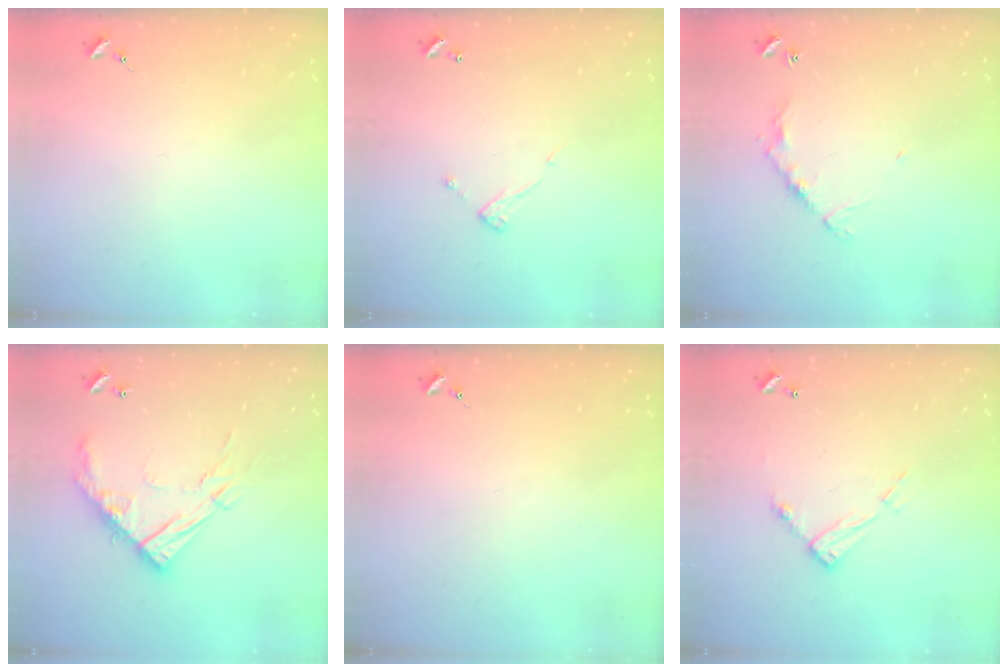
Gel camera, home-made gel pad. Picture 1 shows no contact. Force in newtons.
{"total": 5.3, "press": 5.3, "slide": 0.4}
{"total": 8.1, "press": 8.1, "slide": 0.7}
{"total": 16.5, "press": 16.5, "slide": 1.5}
{"total": 0.0}
{"total": 10.4, "press": 10.3, "slide": 0.7}